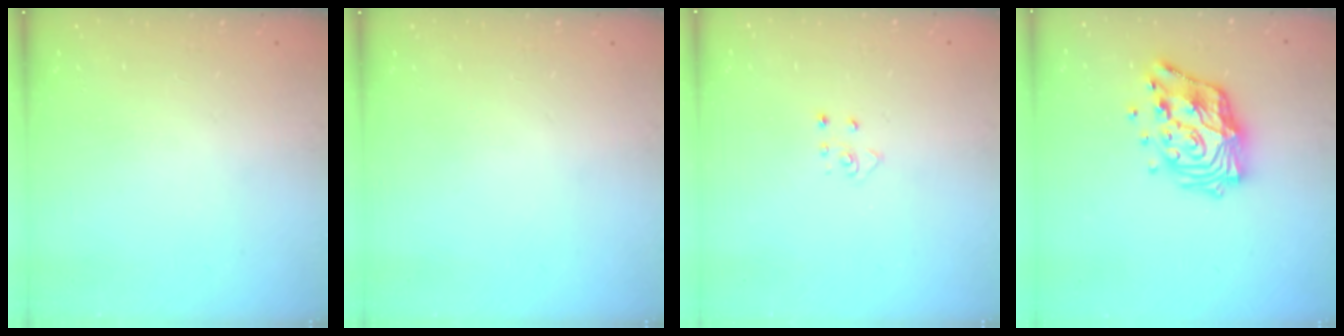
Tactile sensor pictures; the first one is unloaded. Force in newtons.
{"total": 0.0}
{"total": 4.1, "press": 4.1, "slide": 0.4}
{"total": 15.7, "press": 15.7, "slide": 1.4}